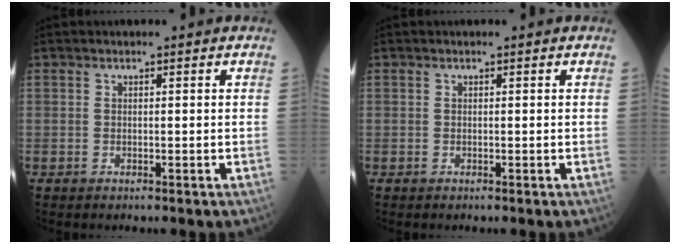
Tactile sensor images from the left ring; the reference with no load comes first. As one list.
[{"total": 0.0}]